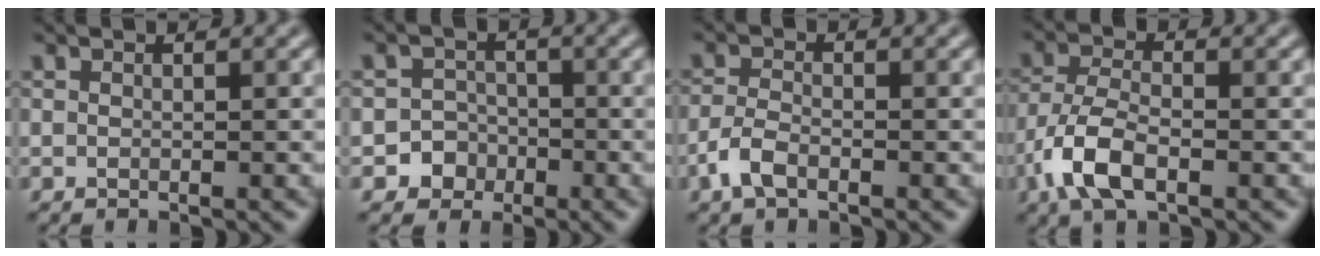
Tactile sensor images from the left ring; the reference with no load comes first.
{"total": 3.4, "force": [-1.6, 2.9, 0.2], "torque": [0.036, 0.004, -0.037]}
{"total": 2.4, "force": [-1.4, 1.1, 1.6], "torque": [-0.036, 0.001, -0.036]}
{"total": 5.3, "force": [-2.5, 2.4, 4.0], "torque": [-0.089, -0.002, -0.057]}